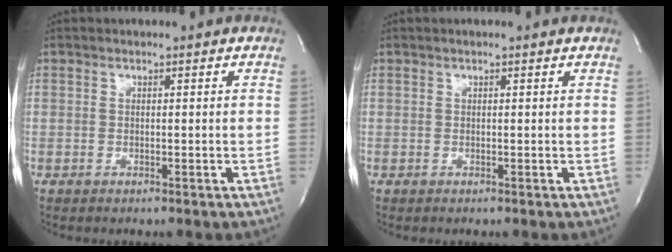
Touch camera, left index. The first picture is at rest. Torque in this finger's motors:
{"motor_torque": [0.28, -0.31, 0.02, 0.00]}